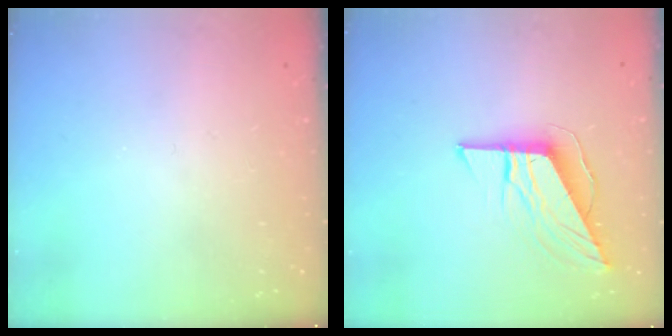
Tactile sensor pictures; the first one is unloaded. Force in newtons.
{"total": 9.6, "press": 9.6, "slide": 0.5}